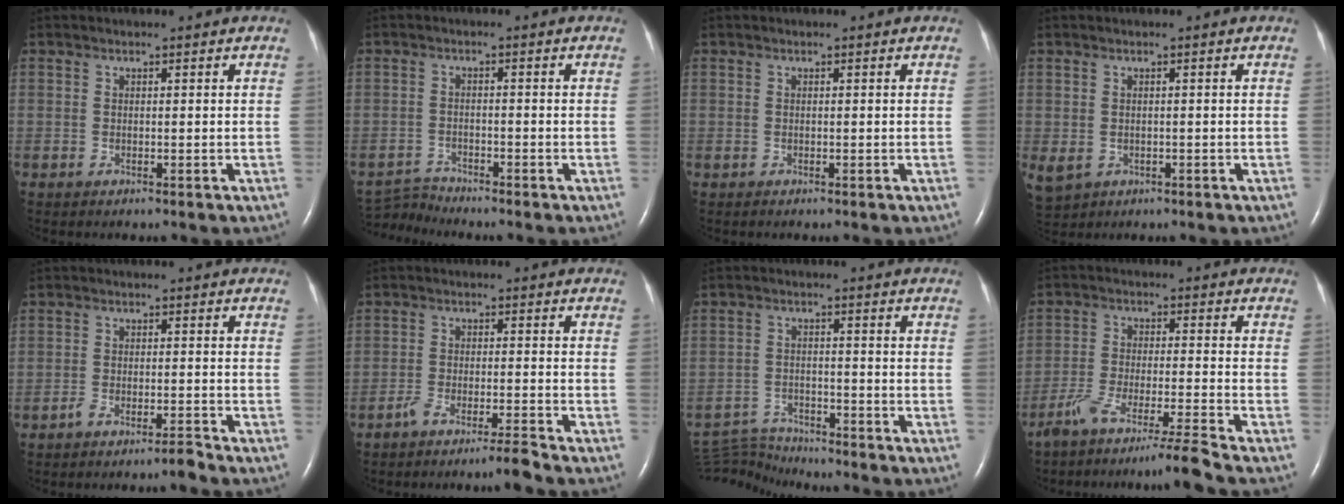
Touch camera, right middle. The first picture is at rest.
{"total": 3.4, "force": [-3.2, -0.7, -0.8], "torque": [0.011, -0.017, -0.059]}
{"total": 0.0}
{"total": 4.3, "force": [-1.3, 3.4, 2.3], "torque": [-0.056, -0.003, -0.007]}
{"total": 2.5, "force": [-2.3, -0.2, 1.0], "torque": [-0.022, 0.000, -0.041]}
{"total": 4.0, "force": [-3.5, -0.7, 1.8], "torque": [-0.039, -0.005, -0.068]}
{"total": 6.5, "force": [-6.4, -0.5, -0.8], "torque": [0.007, -0.006, -0.116]}
{"total": 9.3, "force": [-8.1, -2.9, 3.5], "torque": [-0.056, -0.016, -0.141]}